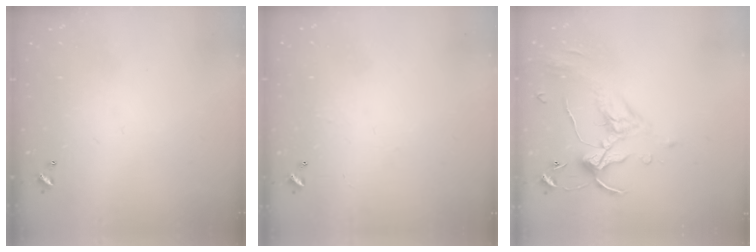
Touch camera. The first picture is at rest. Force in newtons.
{"total": 3.2, "press": 3.1, "slide": 0.3}
{"total": 1.3, "press": 0.8, "slide": 1.0}